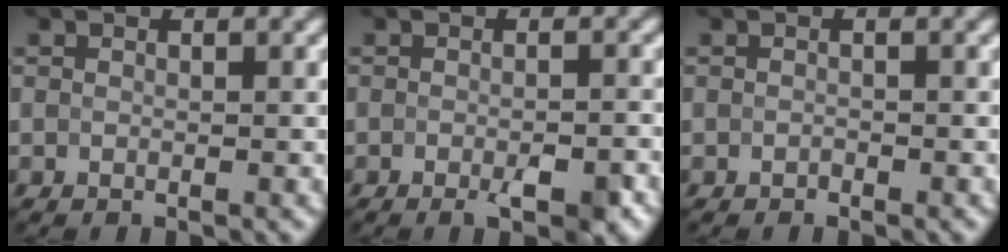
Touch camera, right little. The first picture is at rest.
{"total": 2.8, "force": [-2.1, 0.3, 1.9], "torque": [-0.034, -0.007, -0.029]}
{"total": 1.1, "force": [-1.0, -0.1, -0.6], "torque": [0.004, -0.001, -0.014]}